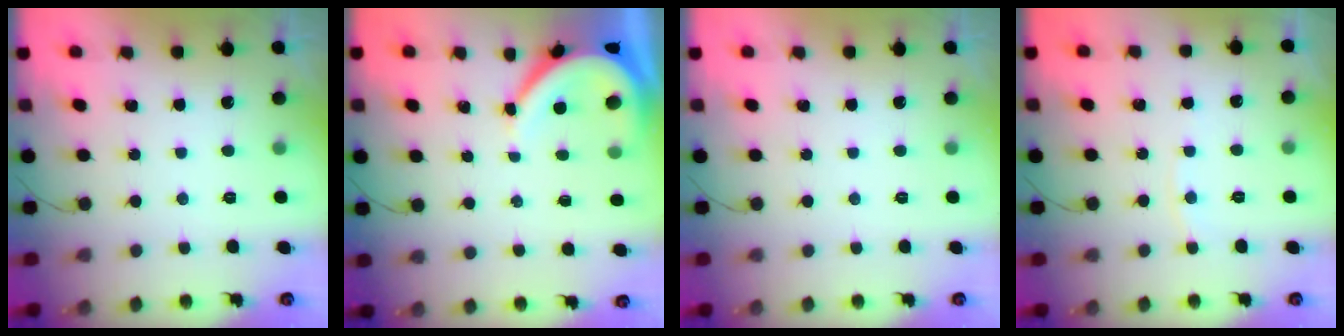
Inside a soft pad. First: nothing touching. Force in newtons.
{"total": 7.3, "press": 7.3, "slide": 0.9}
{"total": 0.0}
{"total": 2.5, "press": 2.5, "slide": 0.2}